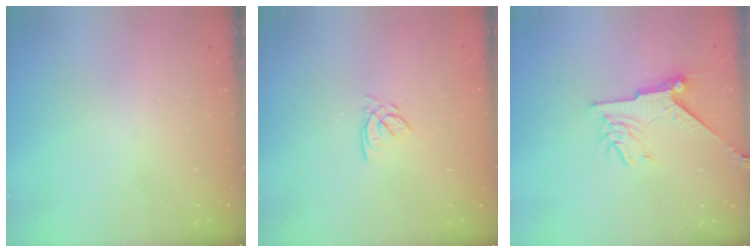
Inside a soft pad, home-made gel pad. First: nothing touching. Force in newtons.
{"total": 2.8, "press": 2.8, "slide": 0.1}
{"total": 8.3, "press": 8.2, "slide": 0.8}